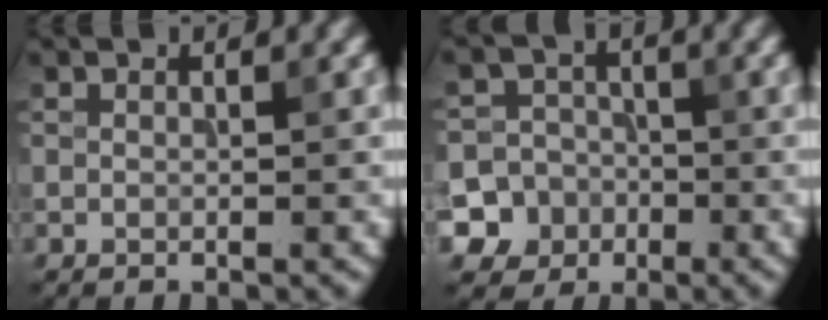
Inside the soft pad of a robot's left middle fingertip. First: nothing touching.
{"total": 9.2, "force": [-4.0, 8.2, 1.1], "torque": [-0.024, -0.019, -0.091]}